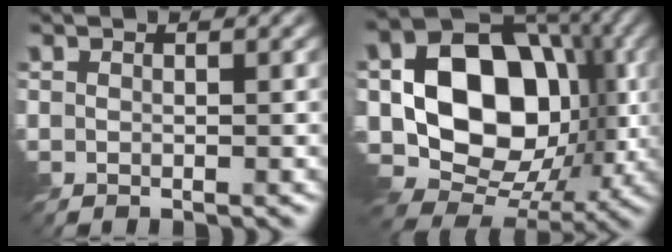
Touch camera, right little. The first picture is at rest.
{"total": 15.3, "force": [-0.1, 11.7, 9.9], "torque": [-0.144, -0.005, -0.001]}